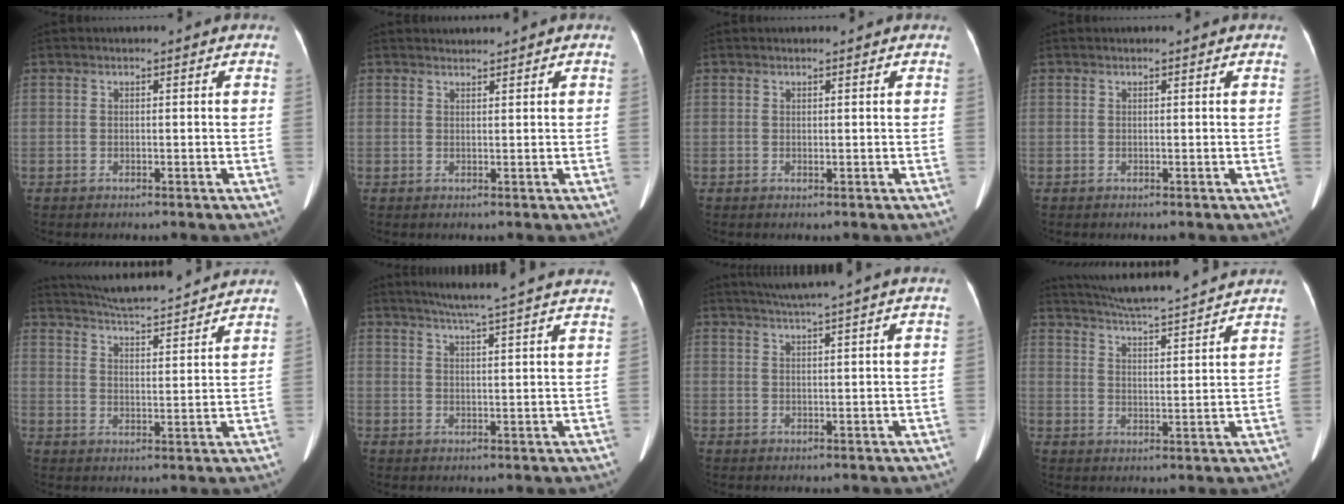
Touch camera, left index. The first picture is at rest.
{"total": 1.2, "force": [1.2, -0.1, -0.1], "torque": [-0.002, 0.010, 0.026]}
{"total": 0.9, "force": [0.8, 0.1, 0.5], "torque": [-0.008, 0.004, 0.012]}
{"total": 0.0}
{"total": 18.2, "force": [16.9, 1.3, 6.7], "torque": [-0.112, 0.013, 0.236]}
{"total": 19.2, "force": [17.1, -0.4, 8.7], "torque": [-0.133, -0.006, 0.212]}
{"total": 8.6, "force": [7.3, -1.6, 4.2], "torque": [-0.065, 0.020, 0.095]}
{"total": 17.3, "force": [16.0, 0.2, 6.7], "torque": [-0.122, 0.008, 0.227]}